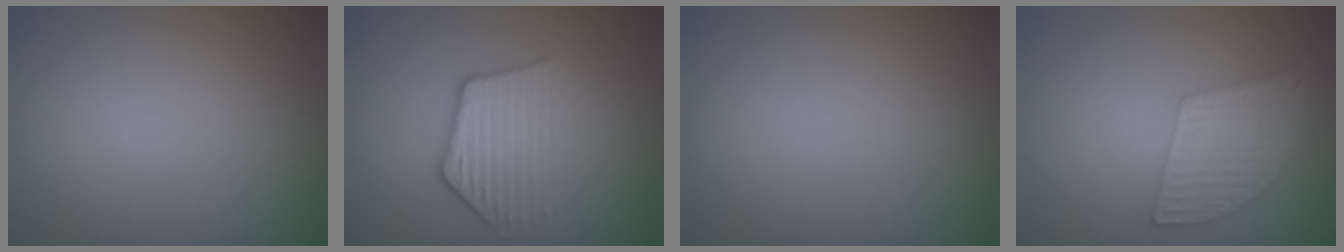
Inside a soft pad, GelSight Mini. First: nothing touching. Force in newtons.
{"total": 3.8, "press": 2.9, "slide": 2.5}
{"total": 0.0}
{"total": 5.6, "press": 4.1, "slide": 3.7}